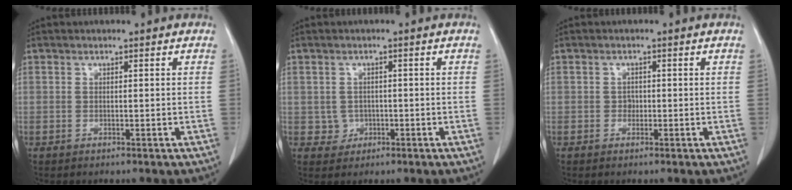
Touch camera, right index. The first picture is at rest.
{"total": 2.4, "force": [-0.3, 2.4, 0.1], "torque": [0.009, 0.008, 0.002]}
{"total": 0.9, "force": [-0.2, 0.8, 0.4], "torque": [-0.001, 0.005, -0.003]}